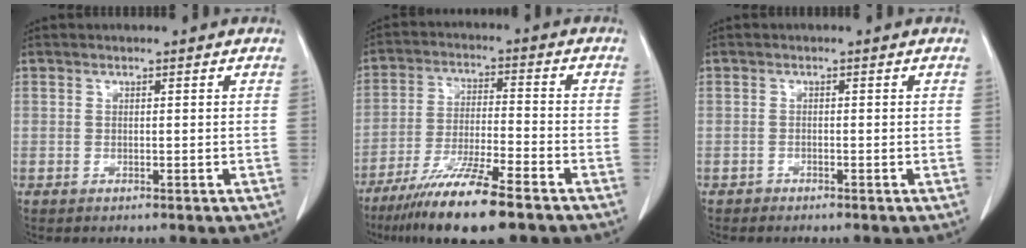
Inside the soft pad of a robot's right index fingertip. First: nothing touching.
{"total": 12.7, "force": [-8.9, 0.8, 9.1], "torque": [-0.167, -0.034, -0.156]}
{"total": 0.5, "force": [-0.5, 0.2, 0.0], "torque": [-0.003, 0.001, -0.011]}